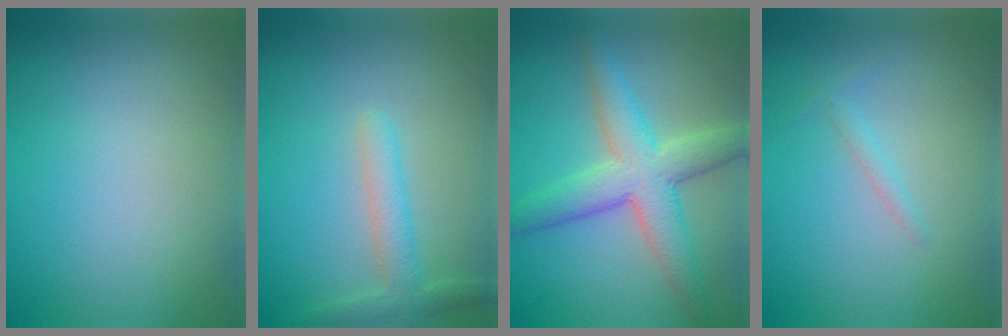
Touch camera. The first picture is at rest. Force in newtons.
{"total": 2.5, "press": 2.5, "slide": 0.0}
{"total": 6.3, "press": 6.3, "slide": 0.3}
{"total": 0.9, "press": 0.9, "slide": 0.1}